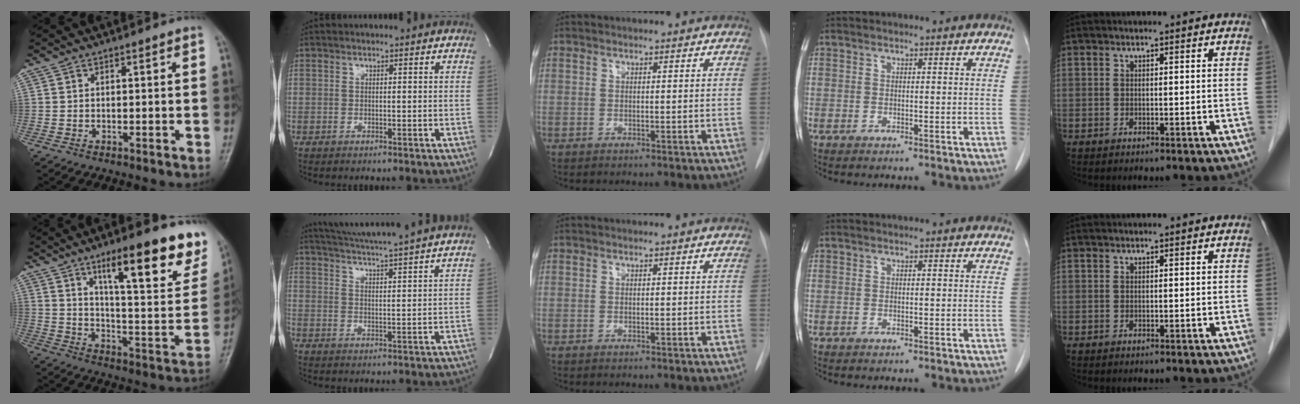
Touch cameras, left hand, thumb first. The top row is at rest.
{"thumb": {"total": 22.1, "force": [13.6, 5.6, 16.4], "torque": [-0.190, -0.061, 0.206]}, "index": {"total": 18.1, "force": [16.6, -1.4, 7.1], "torque": [-0.131, -0.019, 0.224]}}